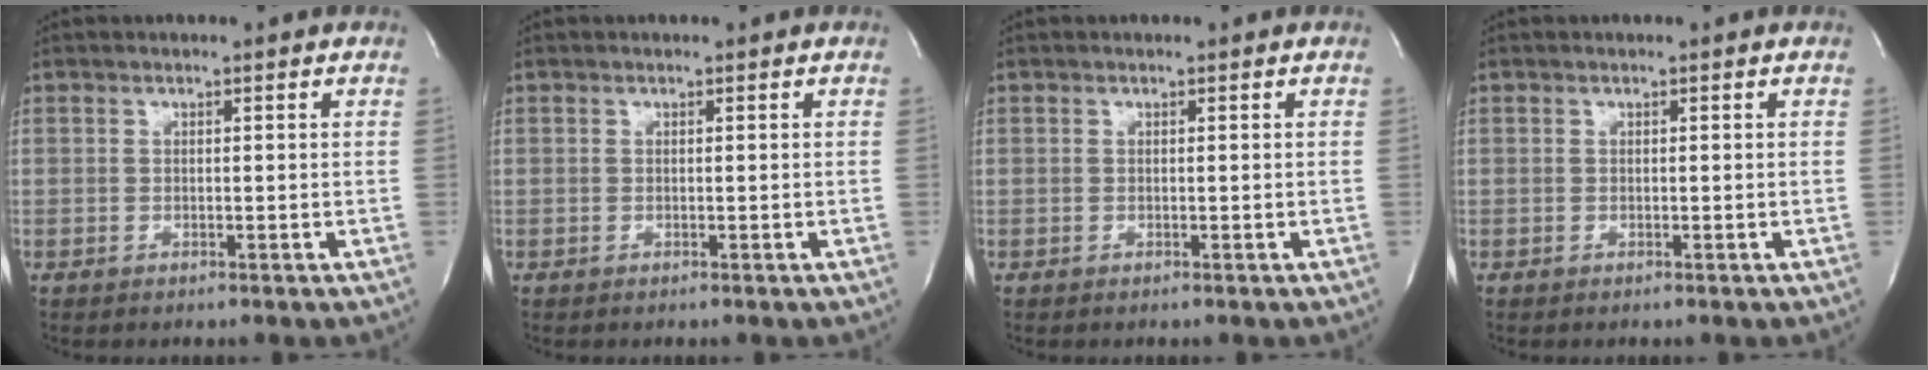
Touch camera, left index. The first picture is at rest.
{"total": 0.0}
{"total": 0.0}
{"total": 0.0}